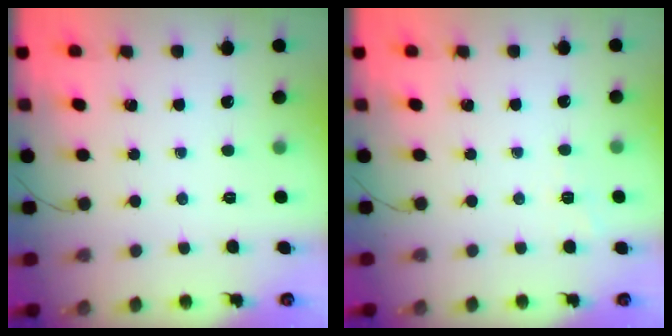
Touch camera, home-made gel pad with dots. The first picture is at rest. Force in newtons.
{"total": 1.8, "press": 1.1, "slide": 1.4}